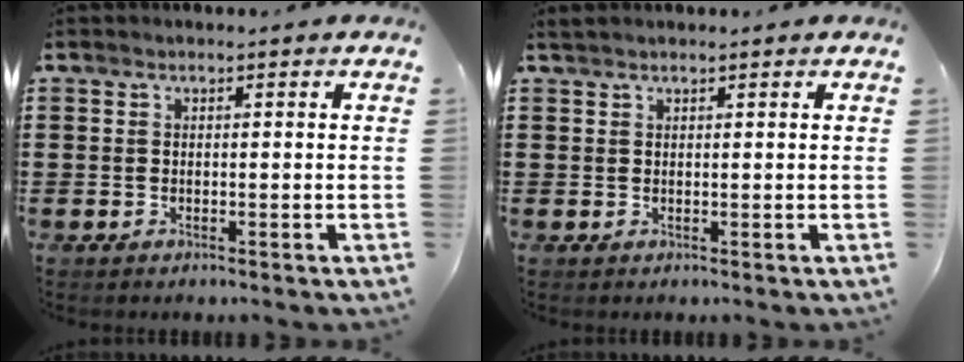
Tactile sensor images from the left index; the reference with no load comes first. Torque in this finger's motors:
{"motor_torque": [-0.05, -0.17, 0.05, 0.00]}